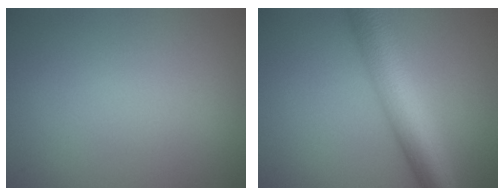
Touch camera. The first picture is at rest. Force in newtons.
{"total": 7.9, "press": 7.9, "slide": 0.2}